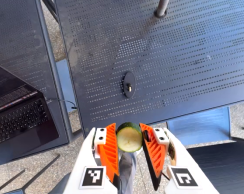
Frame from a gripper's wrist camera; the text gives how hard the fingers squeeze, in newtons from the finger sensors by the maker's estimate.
{"total": 9.6, "left": 9.1, "right": 10.1}